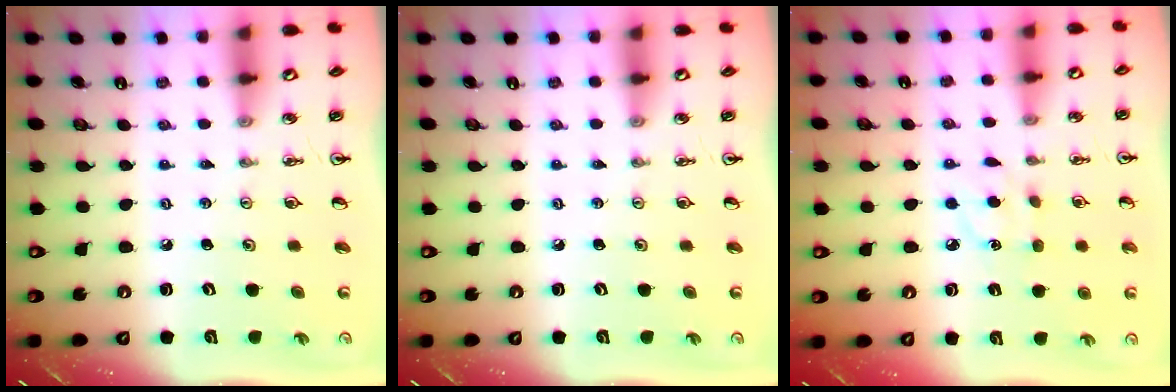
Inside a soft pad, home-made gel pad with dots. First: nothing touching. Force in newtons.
{"total": 0.0}
{"total": 6.3, "press": 6.3, "slide": 0.6}